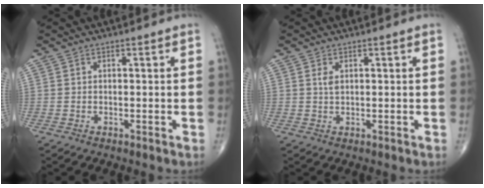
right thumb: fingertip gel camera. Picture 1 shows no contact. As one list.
[{"total": 1.5, "force": [0.5, 0.8, 1.1], "torque": [-0.021, 0.000, 0.012]}]